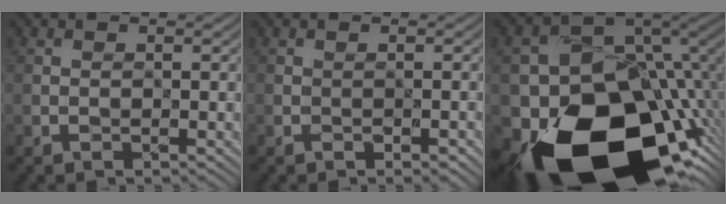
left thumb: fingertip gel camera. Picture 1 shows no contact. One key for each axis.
{"total": 0.9, "fx": -0.7, "fy": 0.1, "fz": 0.5, "tx": -0.008, "ty": 0.002, "tz": -0.010}
{"total": 19.1, "fx": -7.4, "fy": 13.0, "fz": 11.8, "tx": -0.238, "ty": -0.058, "tz": -0.099}